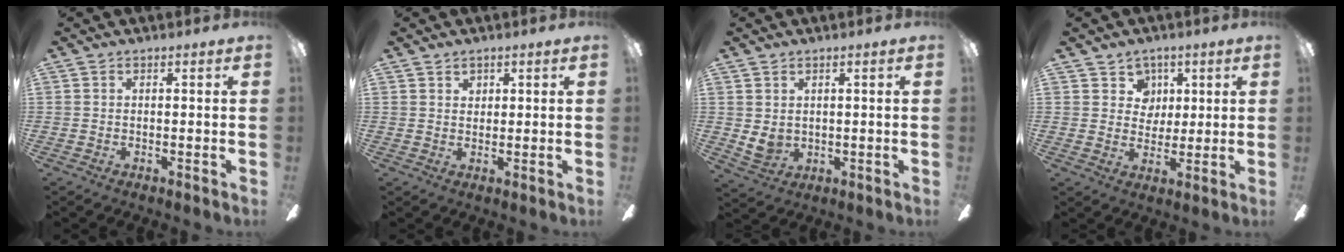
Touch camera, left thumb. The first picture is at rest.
{"total": 1.8, "force": [1.3, 1.2, 0.2], "torque": [0.012, -0.005, 0.021]}
{"total": 4.0, "force": [1.5, 3.2, 1.9], "torque": [-0.045, -0.010, 0.028]}
{"total": 6.2, "force": [3.0, 5.4, 0.7], "torque": [-0.009, -0.009, 0.053]}